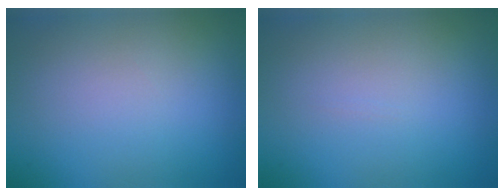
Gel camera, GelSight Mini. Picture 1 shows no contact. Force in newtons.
{"total": 0.0}